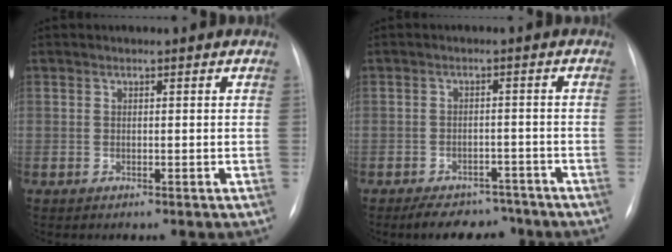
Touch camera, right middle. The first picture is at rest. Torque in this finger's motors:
{"motor_torque": [0.70, -0.55, 0.25, 0.02]}